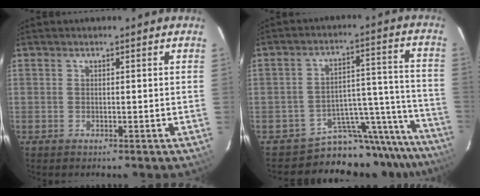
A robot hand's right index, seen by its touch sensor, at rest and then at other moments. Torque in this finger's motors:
{"motor_torque": [0.29, -0.44, 0.18, -0.01]}